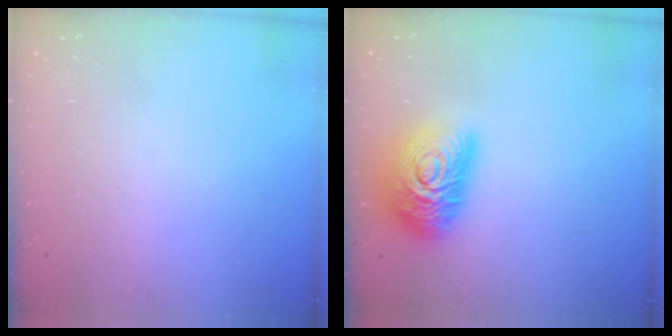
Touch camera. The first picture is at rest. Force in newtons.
{"total": 18.0, "press": 17.9, "slide": 0.7}